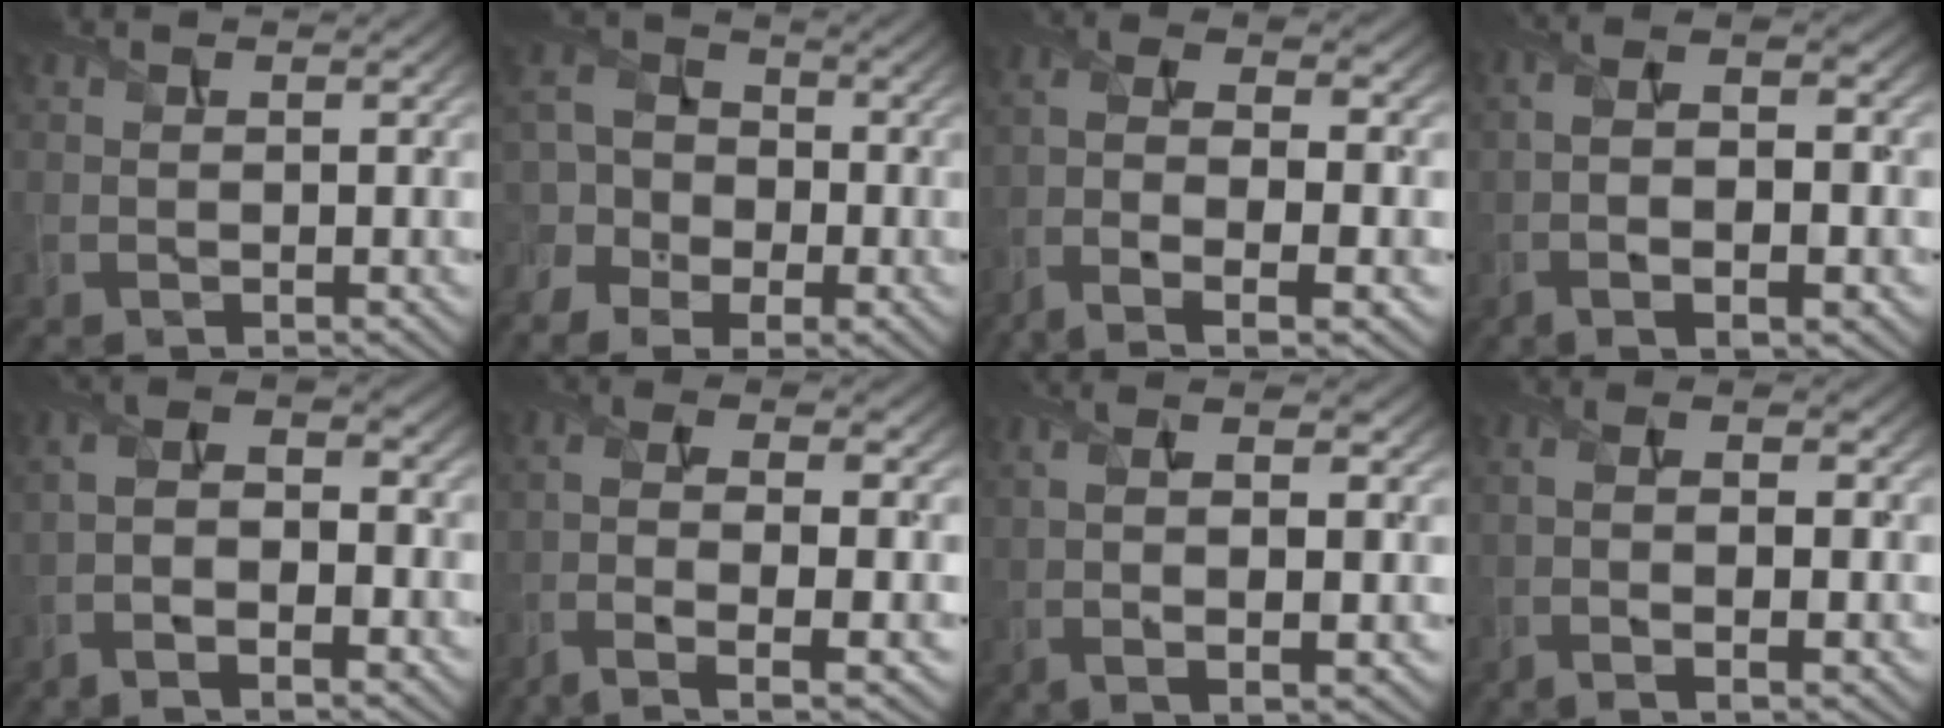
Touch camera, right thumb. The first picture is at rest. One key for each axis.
{"total": 8.7, "fx": -3.9, "fy": 6.7, "fz": 3.9, "tx": -0.089, "ty": -0.020, "tz": -0.091}
{"total": 9.8, "fx": -4.3, "fy": 3.1, "fz": 8.2, "tx": -0.174, "ty": -0.009, "tz": -0.077}
{"total": 7.5, "fx": -1.7, "fy": 2.4, "fz": 6.9, "tx": -0.135, "ty": -0.005, "tz": -0.026}
{"total": 6.8, "fx": -2.9, "fy": 2.6, "fz": 5.5, "tx": -0.110, "ty": -0.004, "tz": -0.052}
{"total": 8.6, "fx": -3.6, "fy": 2.5, "fz": 7.4, "tx": -0.148, "ty": -0.009, "tz": -0.066}
{"total": 6.4, "fx": 0.4, "fy": 1.6, "fz": 6.2, "tx": -0.112, "ty": 0.005, "tz": 0.007}
{"total": 5.0, "fx": -1.0, "fy": 1.5, "fz": 4.7, "tx": -0.091, "ty": -0.005, "tz": -0.012}